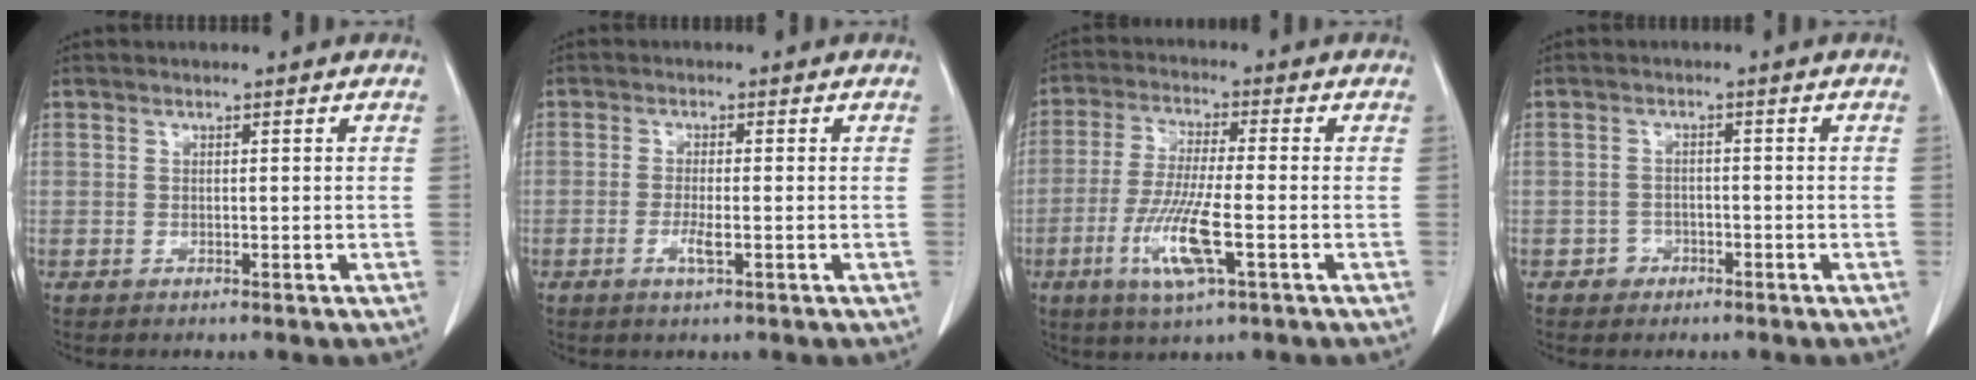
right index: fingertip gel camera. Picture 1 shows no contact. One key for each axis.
{"total": 2.6, "fx": -0.9, "fy": 0.4, "fz": 2.4, "tx": -0.050, "ty": -0.002, "tz": -0.014}
{"total": 10.0, "fx": -3.5, "fy": 1.1, "fz": 9.4, "tx": -0.190, "ty": -0.016, "tz": -0.065}
{"total": 2.0, "fx": -1.2, "fy": 1.6, "fz": 0.2, "tx": 0.000, "ty": 0.009, "tz": -0.021}